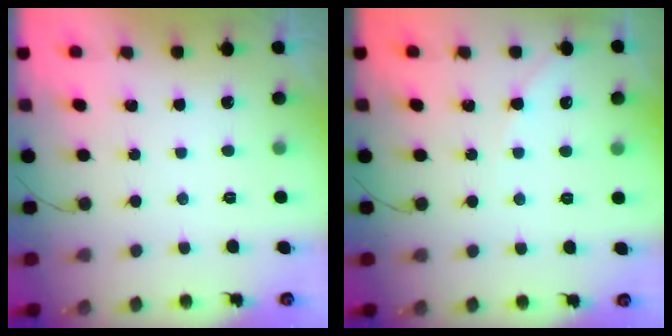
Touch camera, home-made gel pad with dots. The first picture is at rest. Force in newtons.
{"total": 4.2, "press": 4.1, "slide": 0.6}